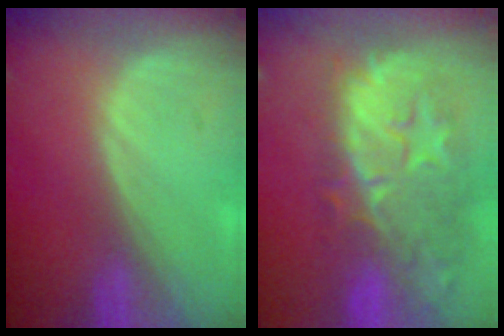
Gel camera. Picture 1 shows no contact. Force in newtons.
{"total": 12.4, "press": 11.2, "slide": 5.3}